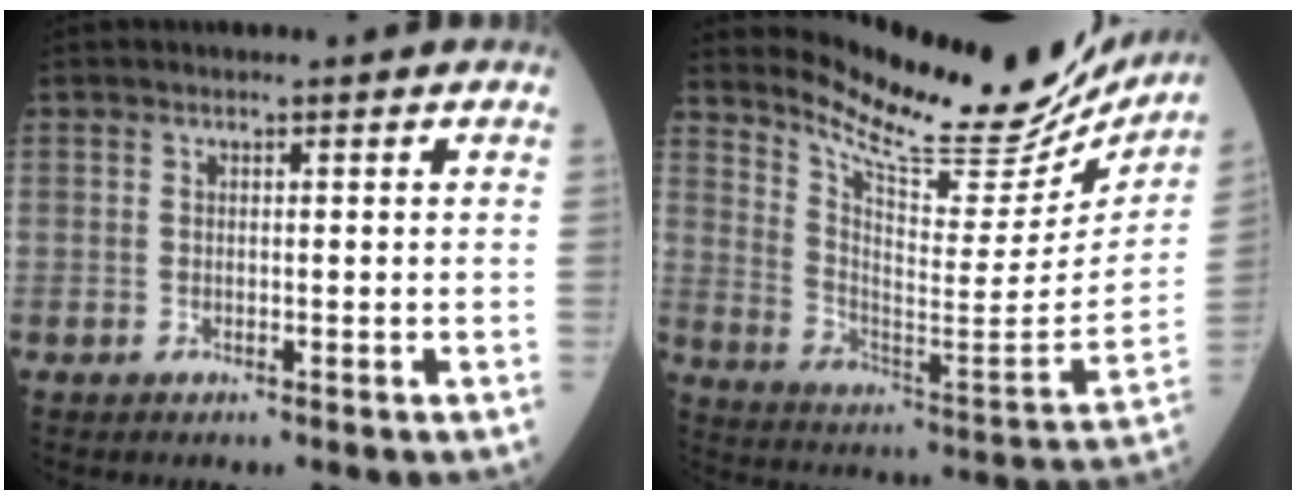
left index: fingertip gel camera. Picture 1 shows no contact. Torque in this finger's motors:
{"motor_torque": [0.90, -1.23, 0.08, 0.05]}